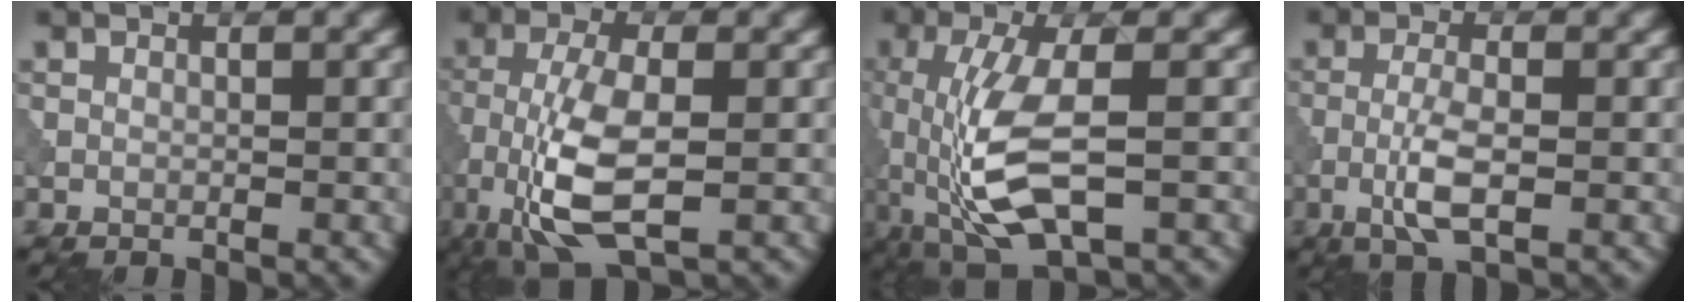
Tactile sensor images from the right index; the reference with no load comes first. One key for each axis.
{"total": 7.6, "fx": -2.1, "fy": 3.0, "fz": 6.7, "tx": -0.150, "ty": -0.003, "tz": -0.043}
{"total": 7.8, "fx": -1.6, "fy": 2.8, "fz": 7.1, "tx": -0.158, "ty": -0.001, "tz": -0.031}
{"total": 3.6, "fx": -1.0, "fy": 1.0, "fz": 3.3, "tx": -0.073, "ty": -0.001, "tz": -0.025}